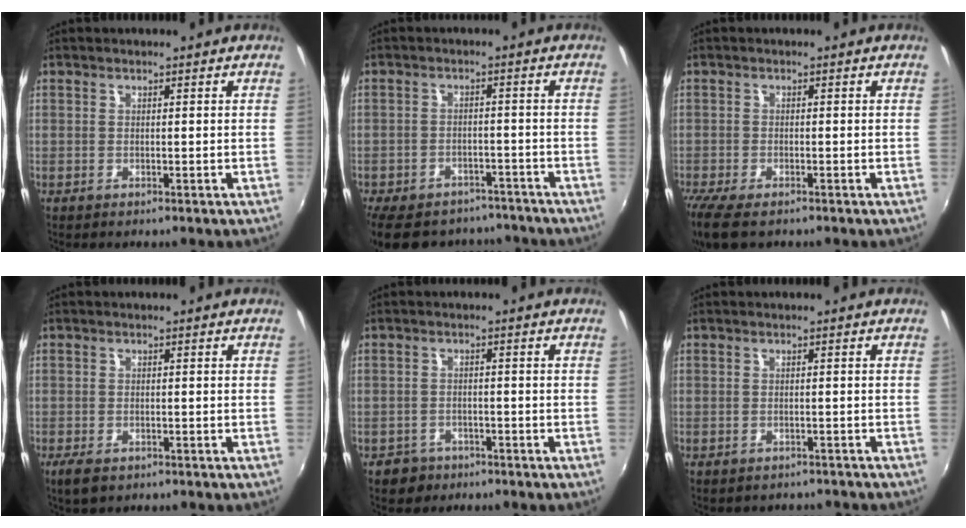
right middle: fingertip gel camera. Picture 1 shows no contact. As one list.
[{"total": 17.6, "force": [-14.1, 8.3, 6.5], "torque": [-0.161, 0.004, -0.193]}, {"total": 7.2, "force": [-5.4, 2.1, 4.2], "torque": [-0.103, -0.035, -0.099]}, {"total": 3.6, "force": [-2.2, 1.8, 2.1], "torque": [-0.050, -0.011, -0.039]}, {"total": 4.0, "force": [-2.6, 3.0, 0.6], "torque": [-0.028, 0.003, -0.039]}, {"total": 3.8, "force": [-3.3, 1.6, 1.0], "torque": [-0.022, -0.015, -0.041]}]